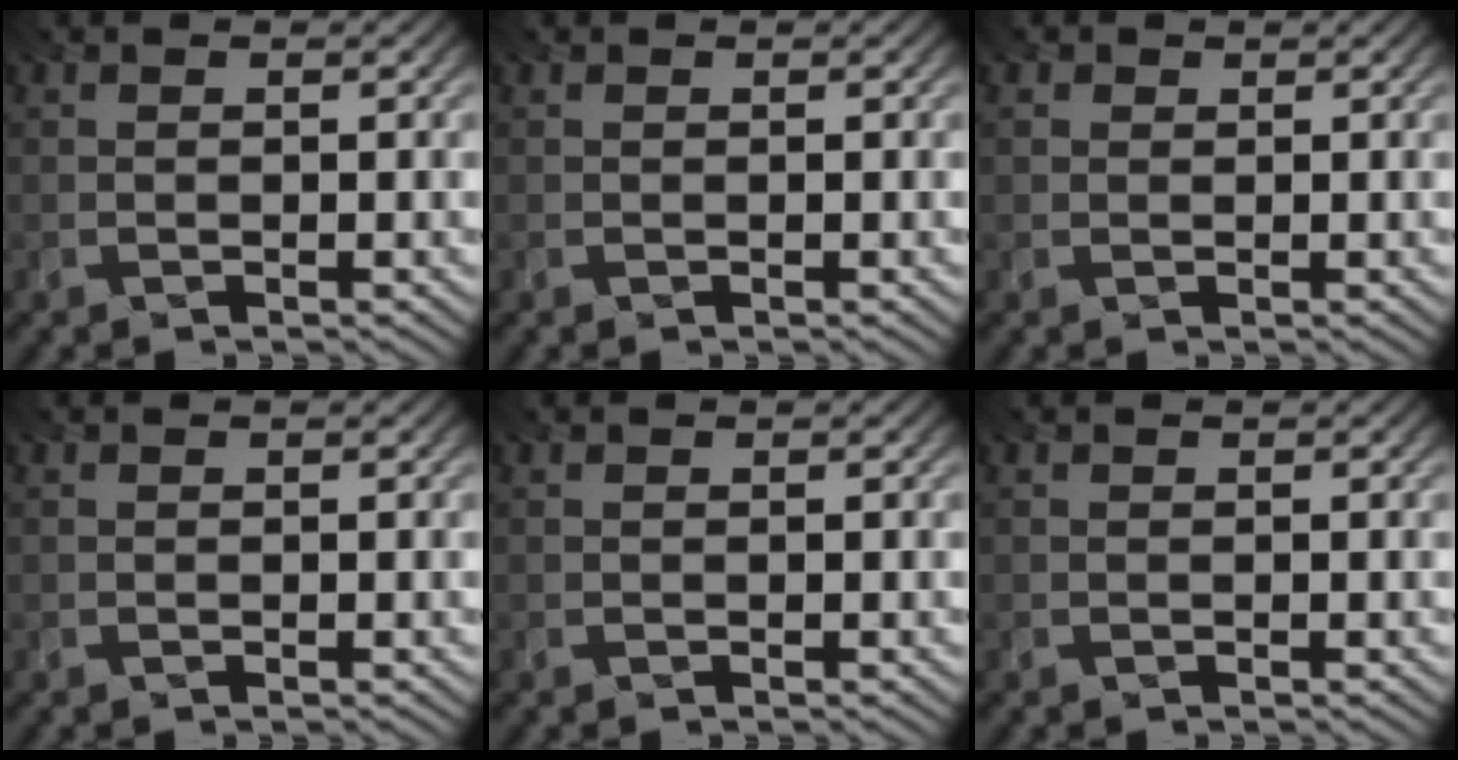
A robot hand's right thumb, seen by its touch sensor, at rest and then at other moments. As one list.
[{"total": 0.0}, {"total": 1.3, "force": [0.6, 1.1, 0.4], "torque": [-0.010, 0.001, 0.010]}, {"total": 0.0}, {"total": 0.0}, {"total": 0.0}]